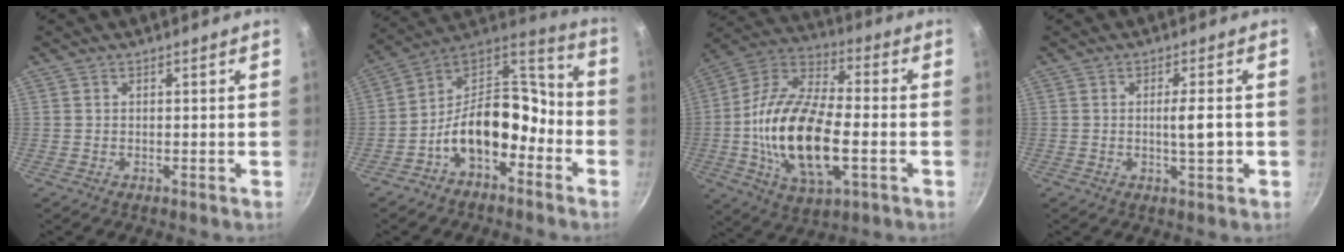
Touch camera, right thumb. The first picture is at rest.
{"total": 16.1, "force": [-6.5, 9.8, 11.0], "torque": [-0.141, 0.081, -0.128]}
{"total": 22.4, "force": [-3.7, 10.7, 19.4], "torque": [-0.366, 0.022, -0.079]}
{"total": 4.7, "force": [-0.5, 0.8, 4.6], "torque": [-0.067, -0.001, -0.009]}